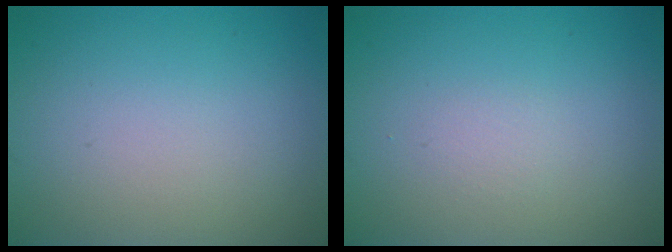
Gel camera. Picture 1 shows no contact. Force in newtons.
{"total": 0.0}